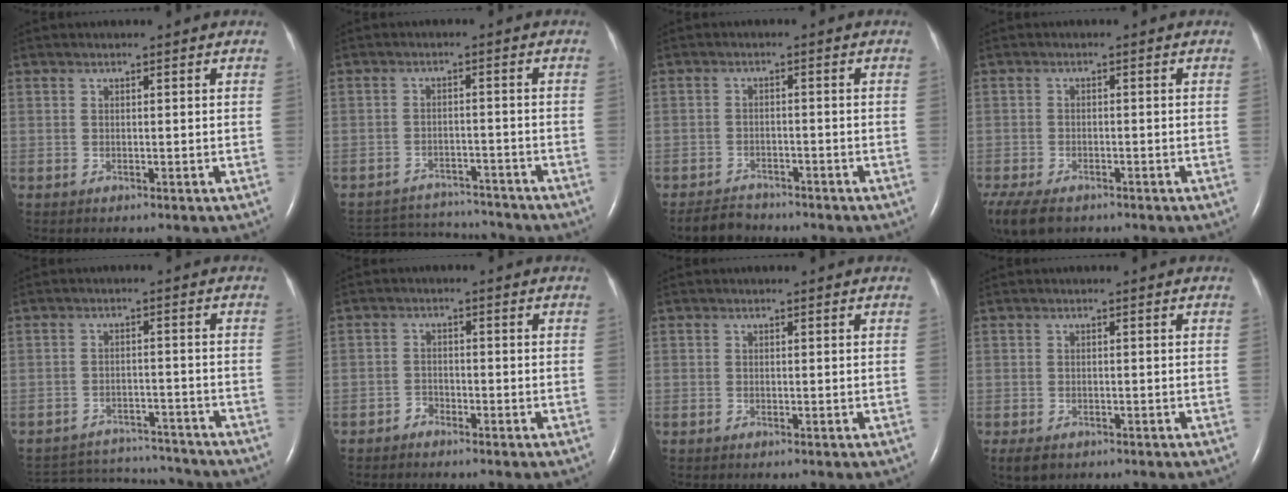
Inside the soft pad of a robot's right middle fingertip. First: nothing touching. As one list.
[{"total": 11.4, "force": [-11.2, 1.9, 1.4], "torque": [-0.033, 0.007, -0.159]}, {"total": 3.6, "force": [-3.4, 1.2, 0.1], "torque": [-0.011, -0.005, -0.059]}, {"total": 11.3, "force": [-7.5, 6.0, 5.9], "torque": [-0.151, -0.018, -0.112]}, {"total": 12.7, "force": [-12.4, 2.1, 1.7], "torque": [-0.041, 0.007, -0.175]}, {"total": 1.6, "force": [-1.3, 0.8, 0.0], "torque": [0.001, 0.005, -0.029]}, {"total": 0.0}, {"total": 3.9, "force": [-2.6, 2.3, 1.7], "torque": [-0.030, -0.005, -0.039]}]